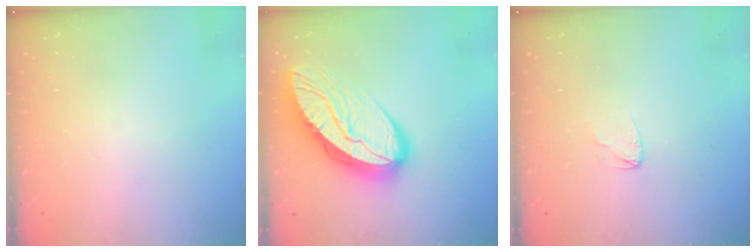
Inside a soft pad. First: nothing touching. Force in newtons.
{"total": 16.1, "press": 16.0, "slide": 1.3}
{"total": 3.6, "press": 3.6, "slide": 0.3}